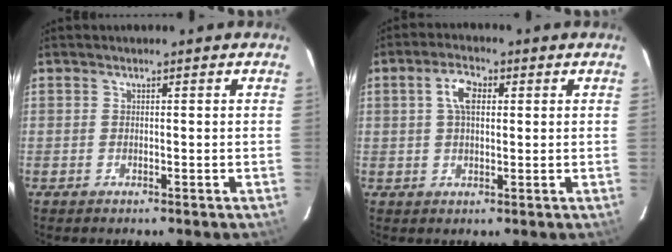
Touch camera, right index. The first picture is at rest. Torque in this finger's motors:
{"motor_torque": [0.57, -0.19, 0.33, 0.09]}